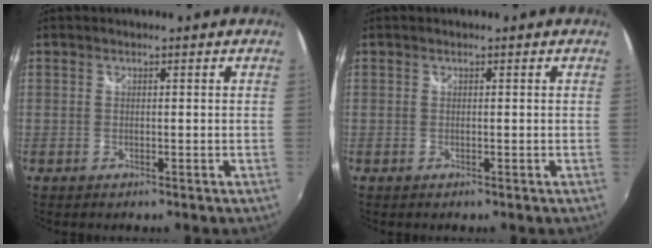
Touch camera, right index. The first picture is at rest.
{"total": 0.0}